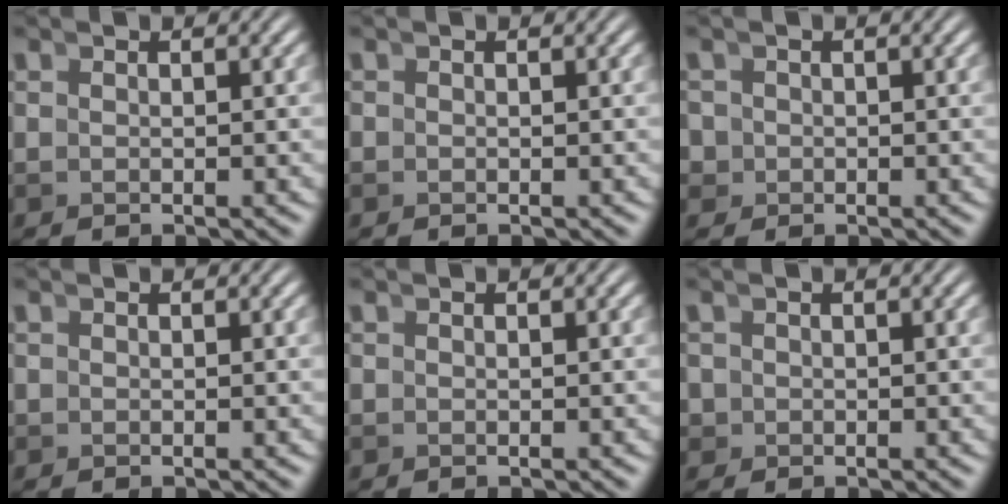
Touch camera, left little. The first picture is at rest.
{"total": 1.0, "force": [-0.2, 1.0, 0.1], "torque": [-0.004, -0.001, -0.007]}
{"total": 2.8, "force": [-0.7, 2.7, 0.6], "torque": [-0.020, -0.012, -0.012]}
{"total": 0.8, "force": [-0.1, 0.8, 0.0], "torque": [-0.001, -0.003, -0.003]}
{"total": 0.7, "force": [-0.1, 0.6, 0.1], "torque": [-0.002, 0.000, -0.004]}
{"total": 2.3, "force": [-0.5, 2.2, 0.4], "torque": [-0.015, -0.012, -0.009]}